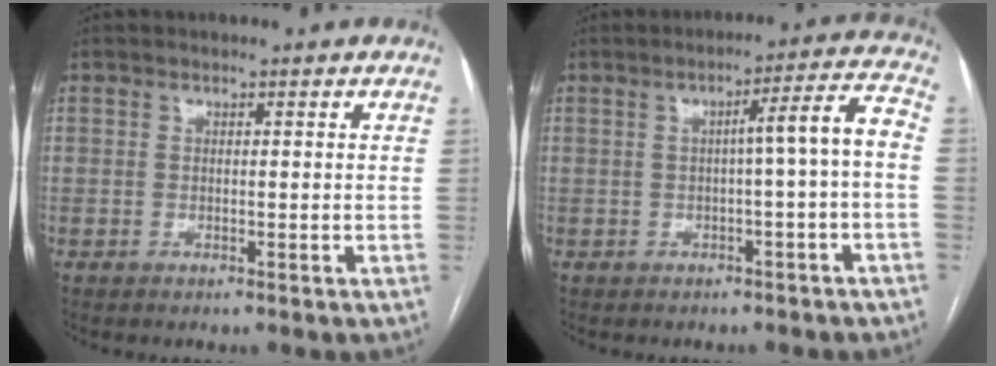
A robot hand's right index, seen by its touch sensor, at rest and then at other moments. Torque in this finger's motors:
{"motor_torque": [0.72, -0.19, 0.24, 0.09]}